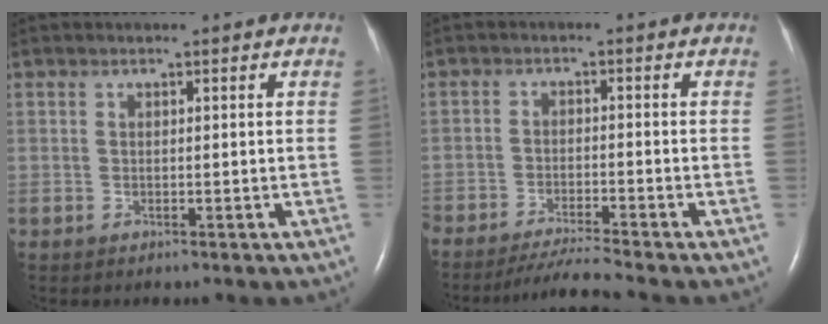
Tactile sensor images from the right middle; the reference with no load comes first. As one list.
[{"total": 5.3, "force": [-4.8, -1.6, 1.6], "torque": [-0.028, -0.021, -0.087]}]